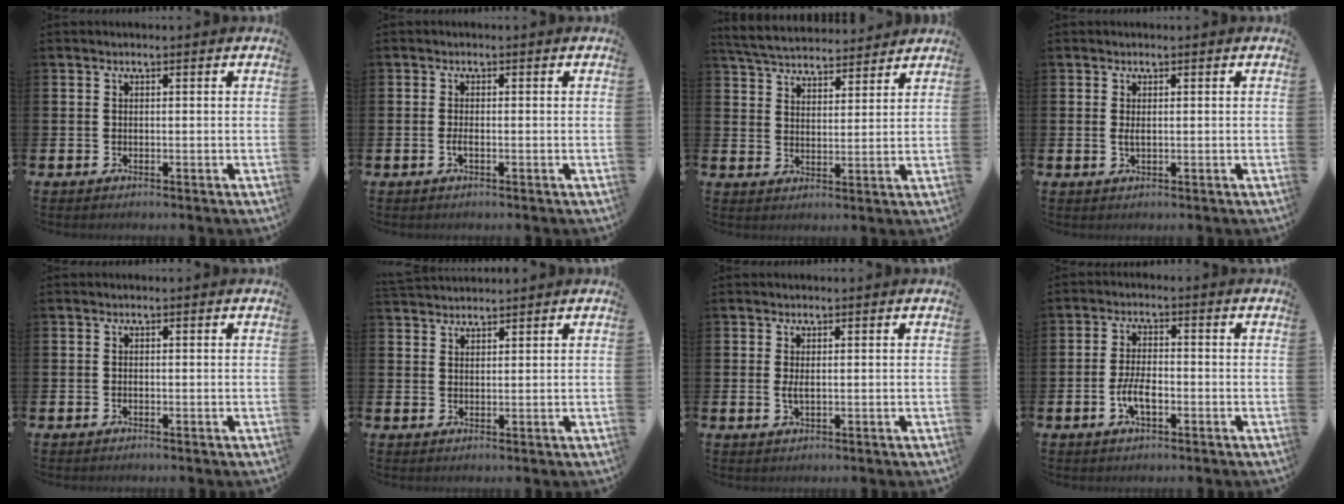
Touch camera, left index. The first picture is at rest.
{"total": 1.0, "force": [-0.4, 0.2, 0.9], "torque": [-0.023, 0.001, -0.006]}
{"total": 5.6, "force": [5.4, 1.1, 0.8], "torque": [-0.038, -0.029, 0.096]}
{"total": 1.1, "force": [0.2, 0.4, 1.0], "torque": [-0.018, 0.002, 0.001]}
{"total": 0.0}
{"total": 2.4, "force": [2.3, 0.4, -0.1], "torque": [-0.004, -0.006, 0.044]}
{"total": 1.4, "force": [0.2, 0.5, 1.3], "torque": [-0.016, -0.002, 0.000]}
{"total": 4.2, "force": [-1.3, 1.8, 3.6], "torque": [-0.067, 0.003, -0.025]}